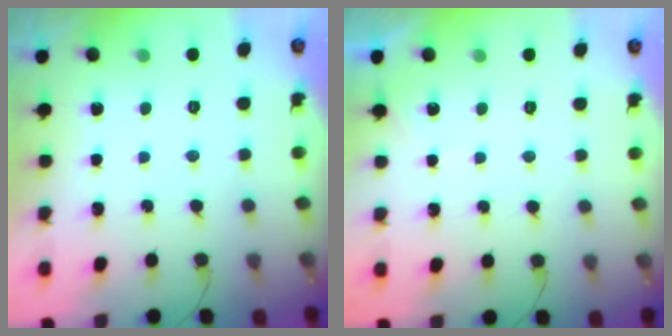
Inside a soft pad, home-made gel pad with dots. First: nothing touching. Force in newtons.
{"total": 2.2, "press": 2.2, "slide": 0.3}